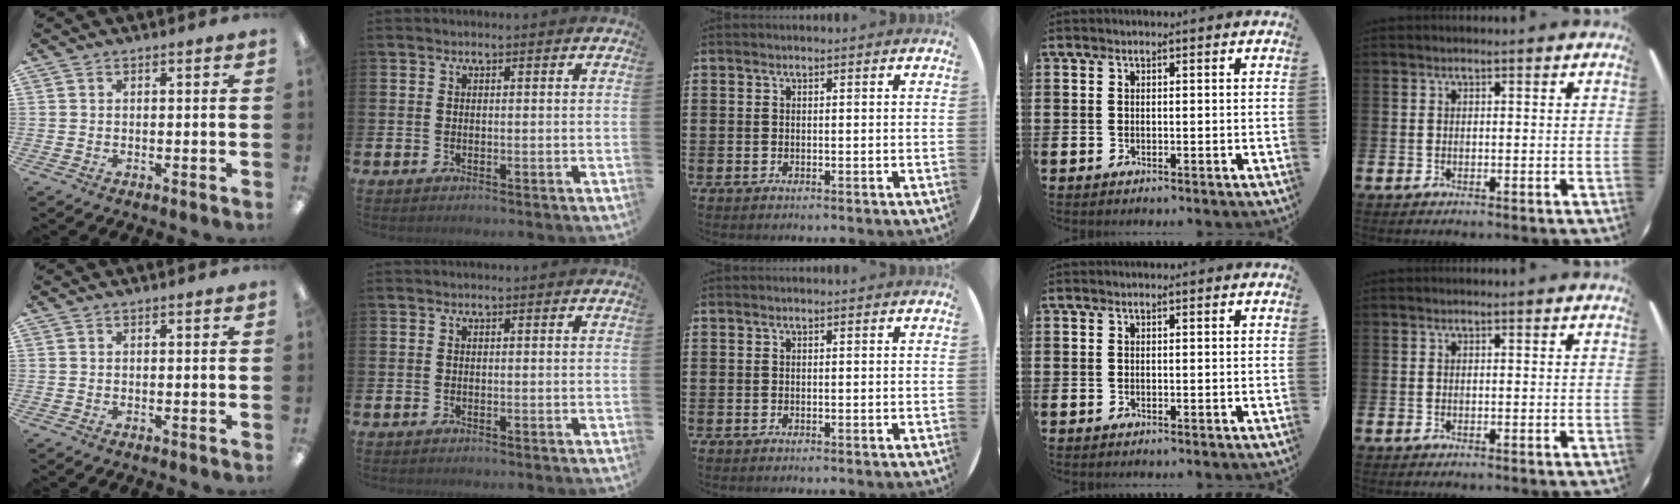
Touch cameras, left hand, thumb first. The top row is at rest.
{}